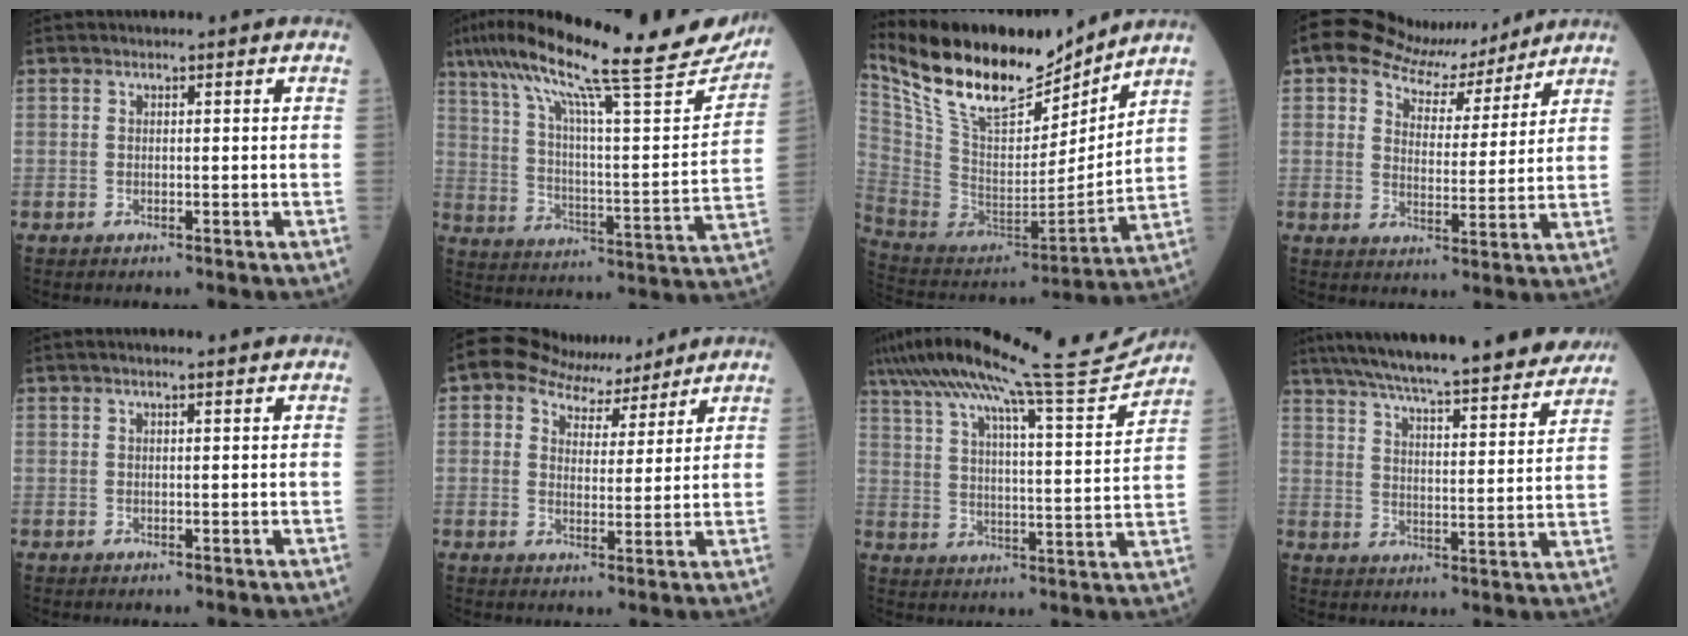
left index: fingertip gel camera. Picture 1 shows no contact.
{"total": 27.3, "force": [22.2, 2.5, 15.7], "torque": [-0.263, -0.003, 0.314]}
{"total": 20.3, "force": [16.8, 5.5, 9.8], "torque": [-0.191, 0.003, 0.311]}
{"total": 10.2, "force": [8.5, 4.5, 3.3], "torque": [-0.061, 0.019, 0.131]}
{"total": 1.9, "force": [1.6, -0.1, 1.1], "torque": [-0.015, 0.014, 0.024]}
{"total": 8.3, "force": [6.9, 4.2, 2.0], "torque": [-0.037, 0.023, 0.106]}
{"total": 20.6, "force": [18.5, -1.1, 9.1], "torque": [-0.157, -0.022, 0.271]}
{"total": 28.0, "force": [24.7, 3.0, 12.8], "torque": [-0.209, -0.019, 0.330]}